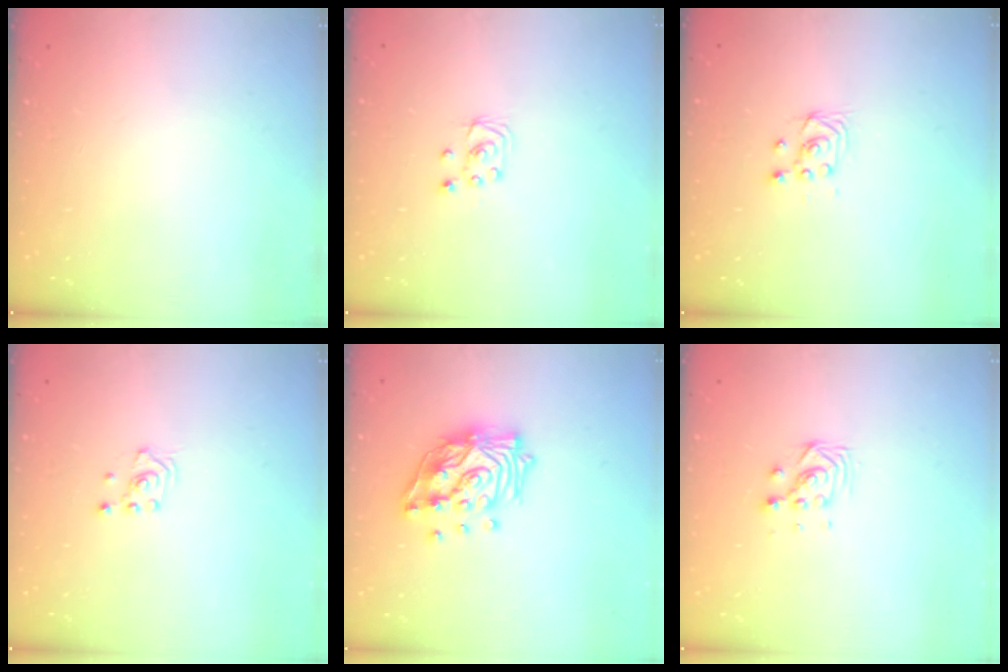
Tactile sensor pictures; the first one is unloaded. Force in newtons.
{"total": 4.2, "press": 4.2, "slide": 0.3}
{"total": 2.9, "press": 2.6, "slide": 1.3}
{"total": 2.0, "press": 2.0, "slide": 0.2}
{"total": 16.0, "press": 15.9, "slide": 2.3}
{"total": 3.7, "press": 3.7, "slide": 0.1}